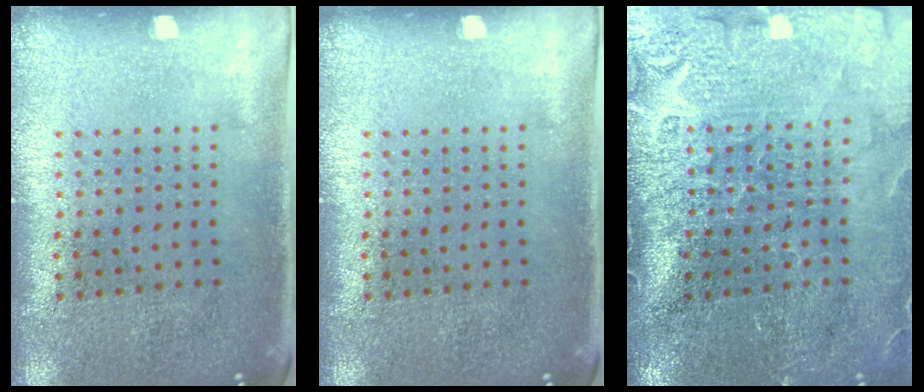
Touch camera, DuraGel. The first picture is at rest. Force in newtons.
{"total": 0.0}
{"total": 4.4, "press": 3.7, "slide": 2.4}